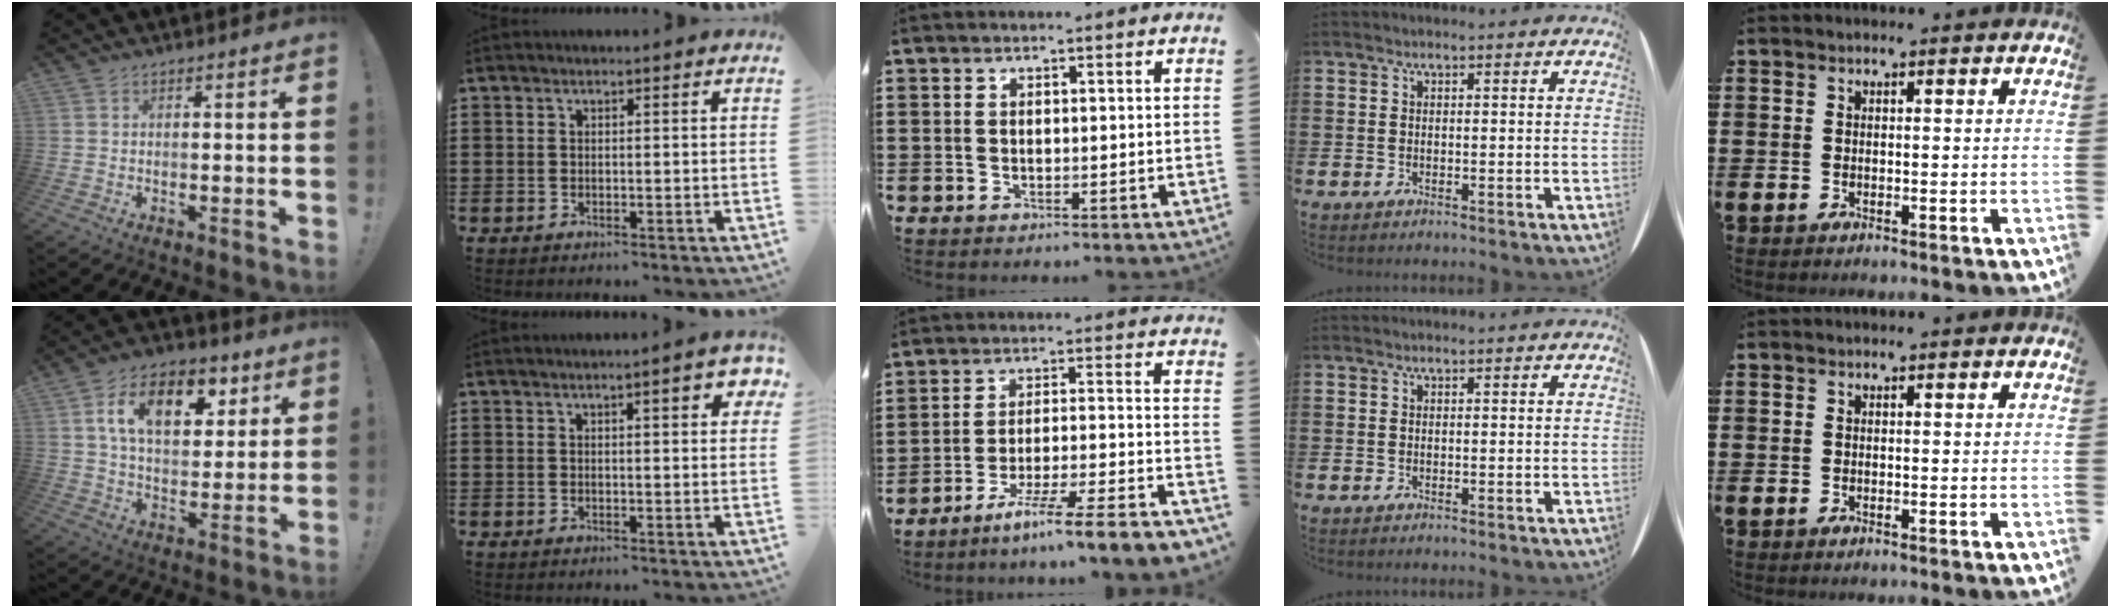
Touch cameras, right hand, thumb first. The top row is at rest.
{"thumb": {"total": 15.9, "force": [6.4, 9.5, 10.9], "torque": [-0.161, -0.015, 0.111]}, "index": {"total": 3.4, "force": [1.4, 0.7, 3.0], "torque": [-0.045, -0.001, 0.019]}, "middle": {"total": 8.2, "force": [-7.1, -1.3, 3.8], "torque": [-0.061, -0.013, -0.140]}}